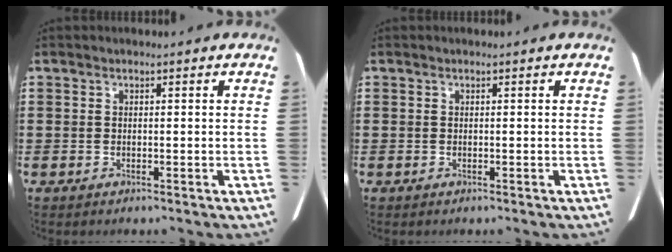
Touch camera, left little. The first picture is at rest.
{"total": 0.0}